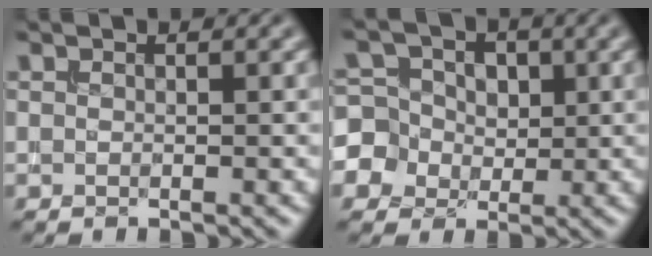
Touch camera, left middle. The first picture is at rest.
{"total": 6.6, "force": [0.5, 6.2, 2.1], "torque": [-0.047, 0.044, -0.002]}